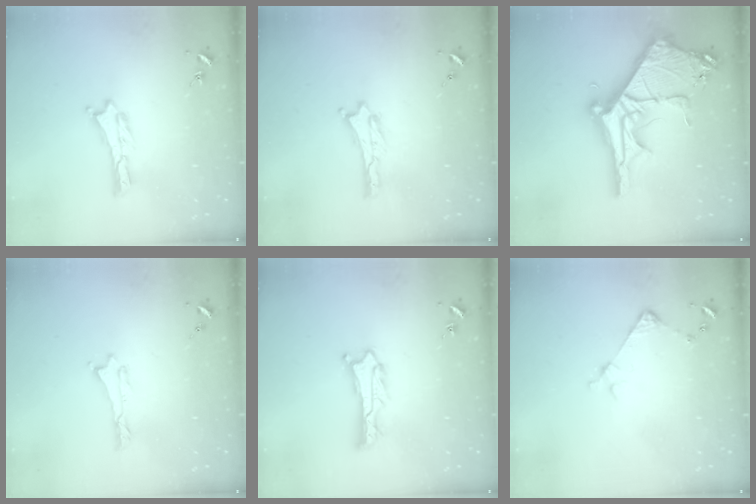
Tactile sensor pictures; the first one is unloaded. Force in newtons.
{"total": 0.0}
{"total": 11.6, "press": 11.6, "slide": 1.2}
{"total": 0.0}
{"total": 1.1, "press": 1.1, "slide": 0.2}
{"total": 3.8, "press": 3.7, "slide": 0.3}